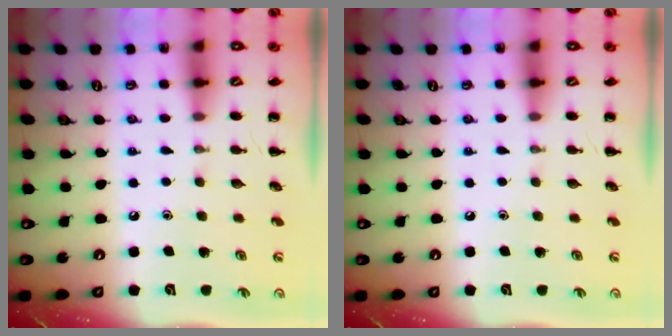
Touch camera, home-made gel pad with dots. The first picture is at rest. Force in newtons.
{"total": 0.0}